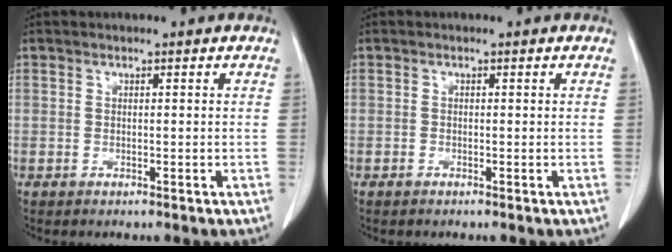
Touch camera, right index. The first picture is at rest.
{"total": 0.6, "force": [-0.3, 0.4, 0.3], "torque": [-0.006, 0.000, -0.005]}